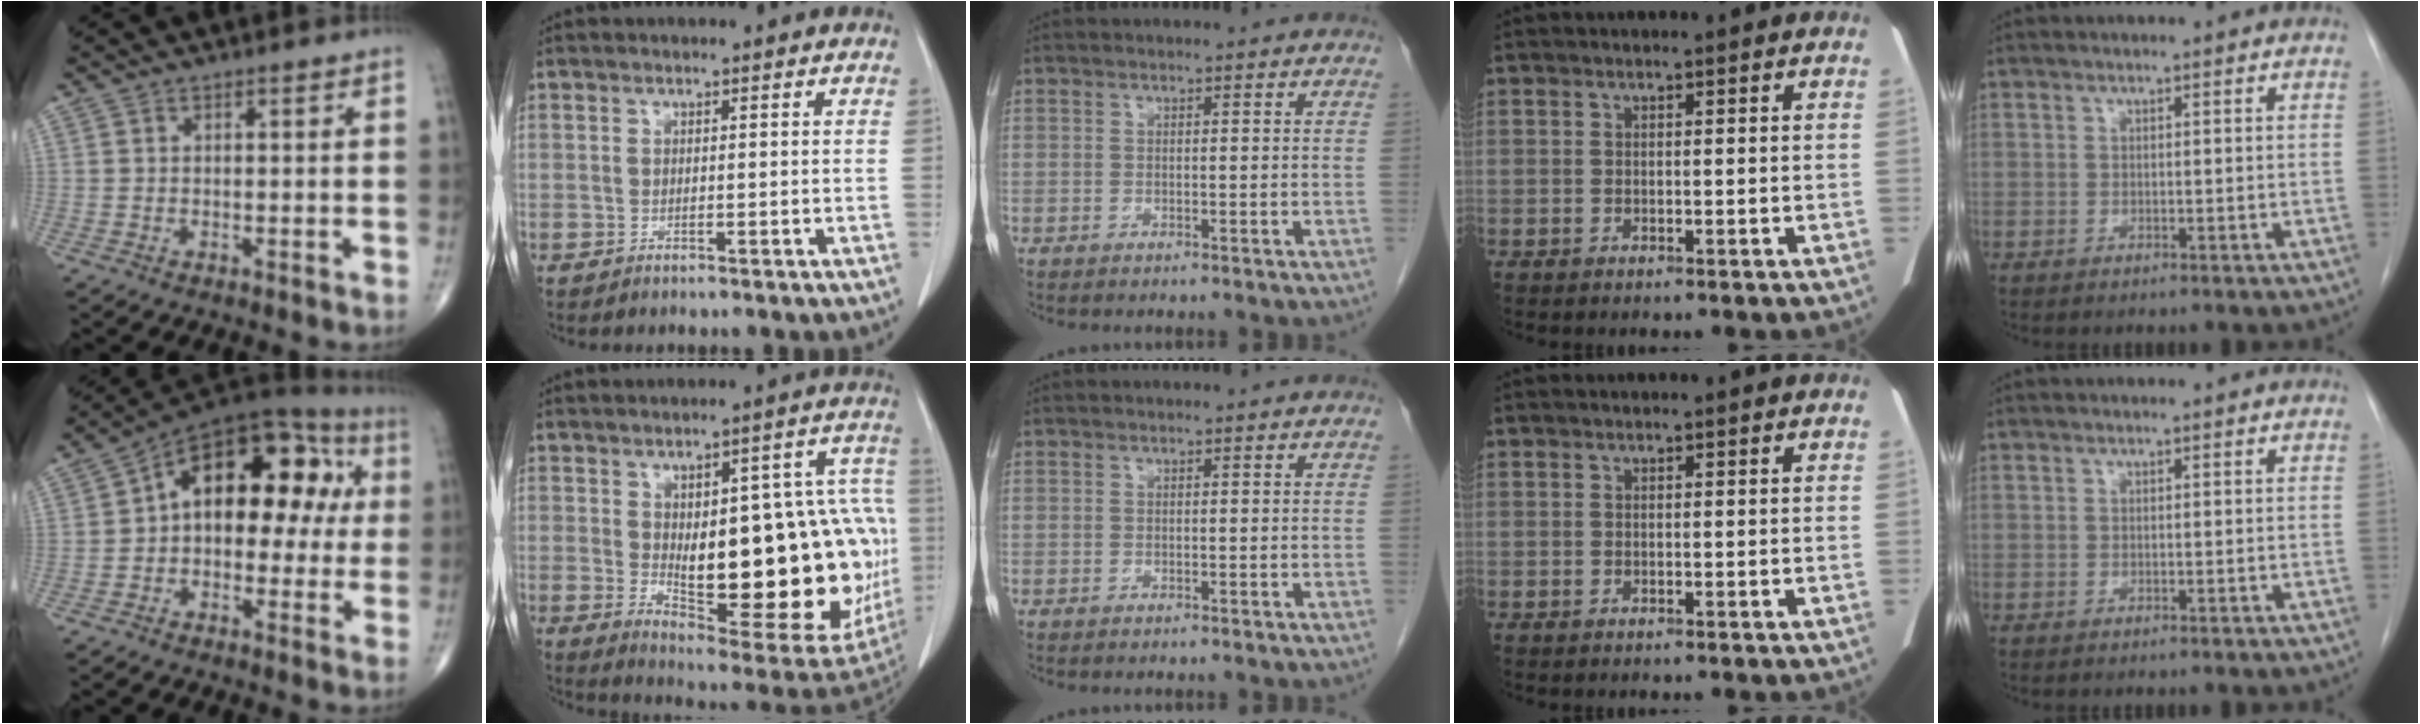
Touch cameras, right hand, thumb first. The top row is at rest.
{"thumb": {"total": 18.2, "force": [1.9, 10.9, 14.4], "torque": [-0.160, 0.053, 0.015]}, "index": {"total": 26.9, "force": [-1.3, 9.1, 25.3], "torque": [-0.271, 0.018, 0.014]}}